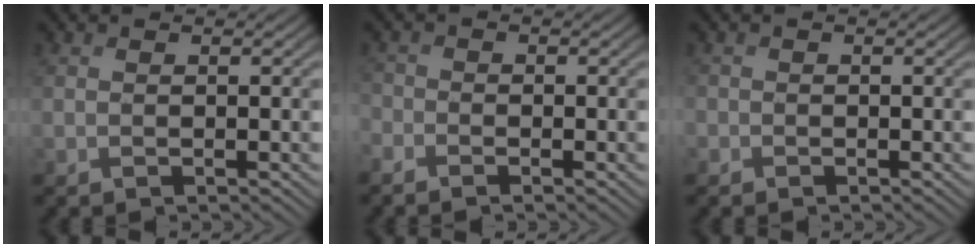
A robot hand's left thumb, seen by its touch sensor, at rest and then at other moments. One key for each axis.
{"total": 2.1, "fx": -1.7, "fy": 1.2, "fz": 0.5, "tx": -0.014, "ty": -0.006, "tz": -0.045}
{"total": 1.0, "fx": -0.5, "fy": 0.9, "fz": 0.0, "tx": 0.005, "ty": -0.005, "tz": -0.016}